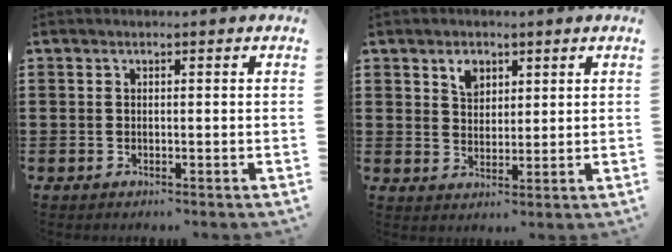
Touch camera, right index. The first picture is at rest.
{"total": 3.4, "force": [2.0, 2.3, 1.5], "torque": [-0.029, 0.004, 0.035]}